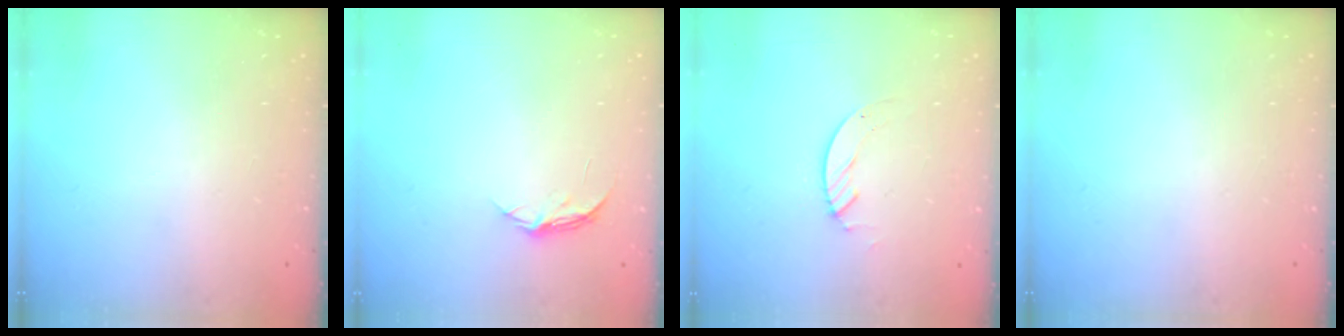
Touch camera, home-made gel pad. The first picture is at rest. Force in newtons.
{"total": 4.5, "press": 4.5, "slide": 0.5}
{"total": 2.1, "press": 2.1, "slide": 0.2}
{"total": 0.0}